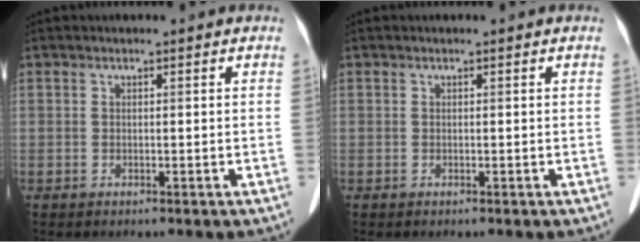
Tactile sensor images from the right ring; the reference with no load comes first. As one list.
[{"total": 0.0}]